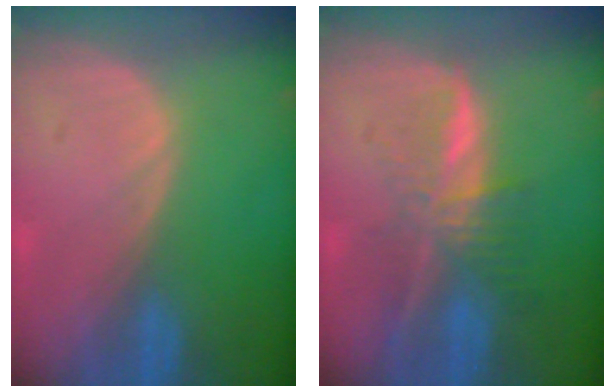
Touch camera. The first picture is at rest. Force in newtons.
{"total": 7.4, "press": 6.2, "slide": 3.9}